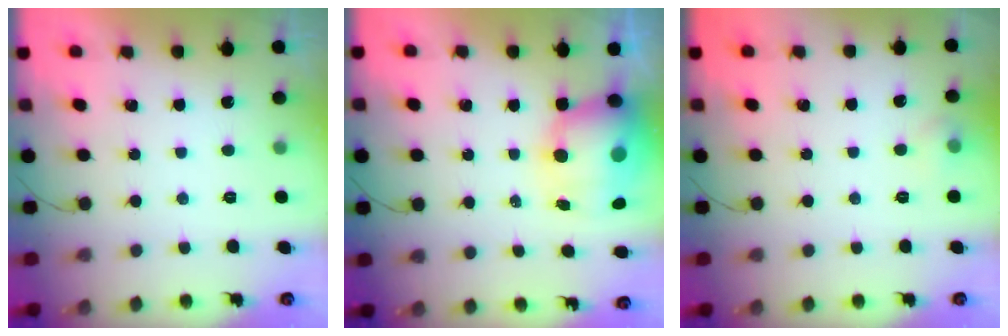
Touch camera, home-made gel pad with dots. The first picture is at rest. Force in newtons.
{"total": 13.3, "press": 12.9, "slide": 3.3}
{"total": 4.6, "press": 4.3, "slide": 1.7}